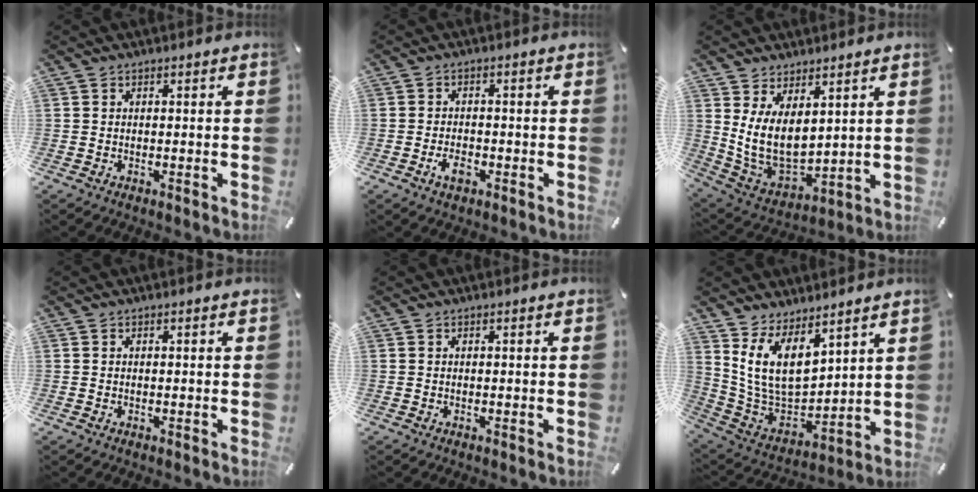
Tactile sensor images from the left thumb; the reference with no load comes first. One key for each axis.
{"total": 3.7, "fx": -1.7, "fy": 2.1, "fz": 2.6, "tx": -0.049, "ty": 0.006, "tz": -0.031}
{"total": 11.6, "fx": 4.3, "fy": 7.4, "fz": 7.9, "tx": -0.163, "ty": -0.047, "tz": 0.087}
{"total": 0.0}
{"total": 0.0}
{"total": 13.2, "fx": 7.3, "fy": 7.7, "fz": 7.7, "tx": -0.175, "ty": -0.056, "tz": 0.142}